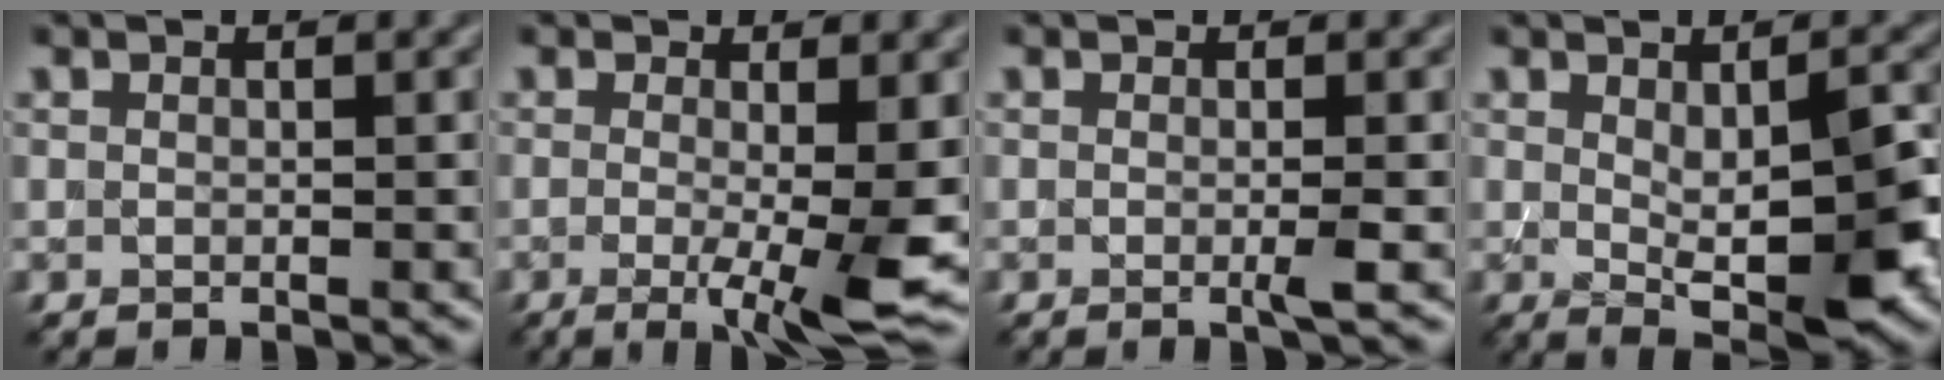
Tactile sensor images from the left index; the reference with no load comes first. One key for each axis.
{"total": 5.7, "fx": -1.0, "fy": 0.8, "fz": 5.6, "tx": -0.084, "ty": -0.016, "tz": -0.011}
{"total": 1.3, "fx": -0.2, "fy": 0.2, "fz": 1.2, "tx": -0.019, "ty": -0.006, "tz": -0.008}
{"total": 6.0, "fx": -0.4, "fy": 1.6, "fz": 5.7, "tx": -0.082, "ty": -0.006, "tz": -0.001}